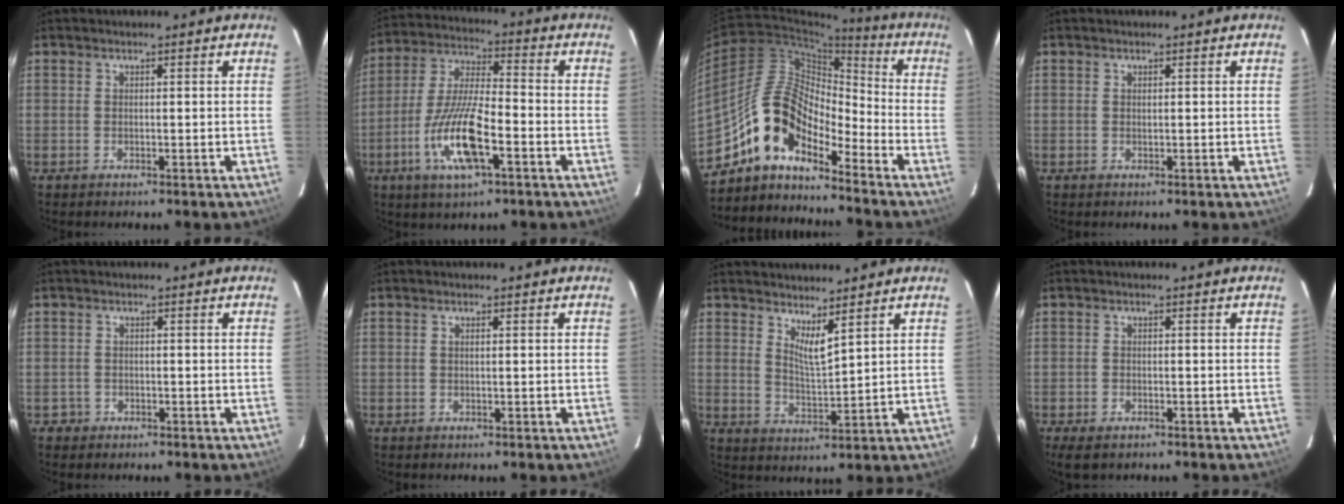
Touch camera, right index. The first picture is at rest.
{"total": 13.7, "force": [-5.6, 3.9, 11.9], "torque": [-0.253, -0.008, -0.109]}
{"total": 12.4, "force": [-9.7, 4.5, 6.1], "torque": [-0.107, 0.022, -0.197]}
{"total": 0.0}
{"total": 1.7, "force": [-0.8, 1.5, 0.0], "torque": [-0.004, 0.007, -0.010]}
{"total": 0.5, "force": [0.2, 0.1, 0.5], "torque": [-0.010, 0.003, 0.002]}
{"total": 4.5, "force": [3.6, 0.5, 2.6], "torque": [-0.046, -0.015, 0.060]}
{"total": 3.9, "force": [-2.7, 1.9, 2.1], "torque": [-0.051, -0.015, -0.047]}